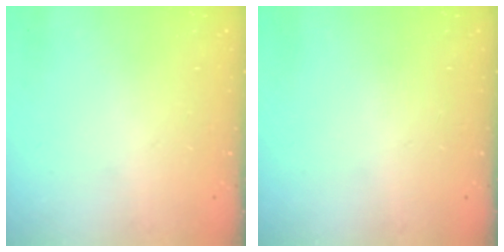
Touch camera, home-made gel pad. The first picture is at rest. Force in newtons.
{"total": 0.0}